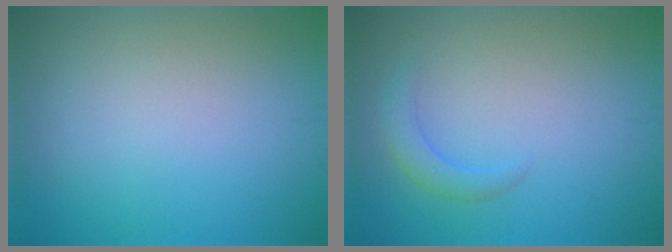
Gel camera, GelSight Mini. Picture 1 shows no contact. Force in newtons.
{"total": 1.7, "press": 1.7, "slide": 0.2}